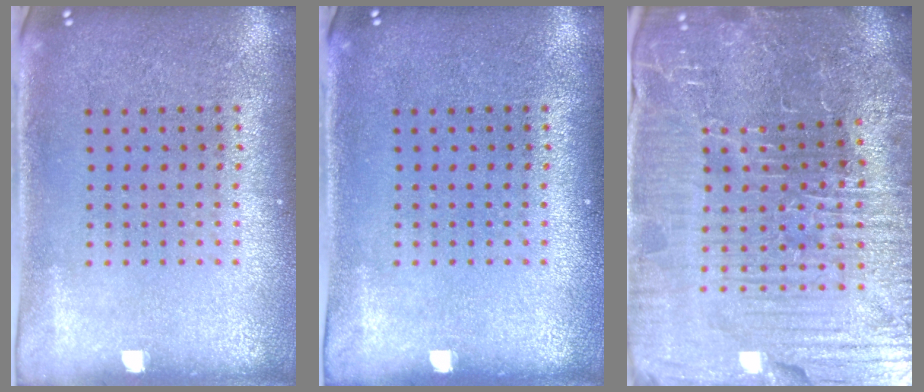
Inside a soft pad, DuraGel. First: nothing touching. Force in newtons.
{"total": 0.0}
{"total": 6.3, "press": 5.9, "slide": 2.4}